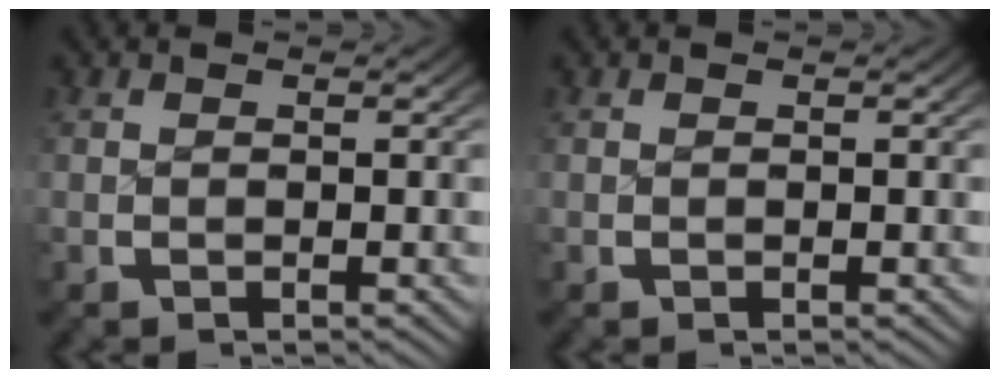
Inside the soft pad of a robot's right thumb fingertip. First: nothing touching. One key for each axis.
{"total": 0.0}